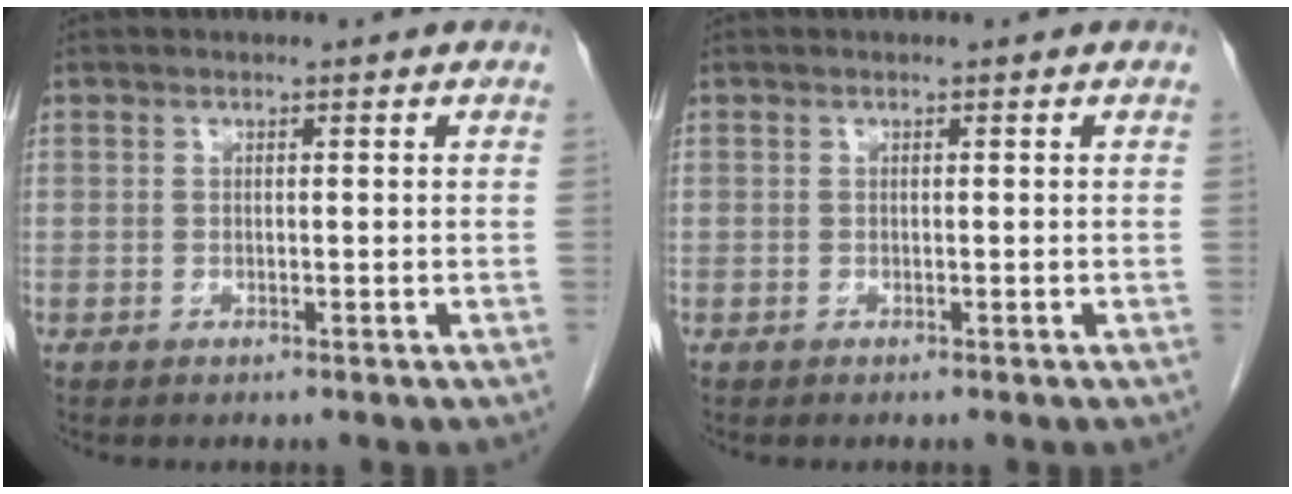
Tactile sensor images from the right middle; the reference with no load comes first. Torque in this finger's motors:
{"motor_torque": [0.34, -0.17, 0.03, -0.01]}